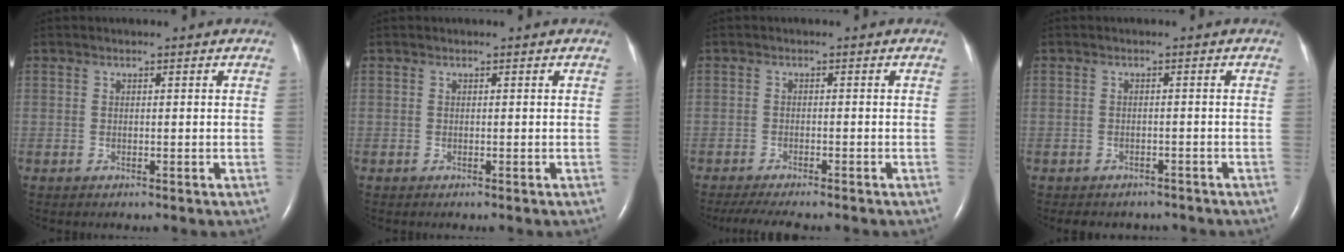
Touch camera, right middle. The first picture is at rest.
{"total": 0.0}
{"total": 8.2, "force": [-7.0, 1.3, 4.0], "torque": [-0.062, -0.012, -0.105]}
{"total": 5.8, "force": [-5.1, 2.6, 1.2], "torque": [-0.016, 0.006, -0.056]}